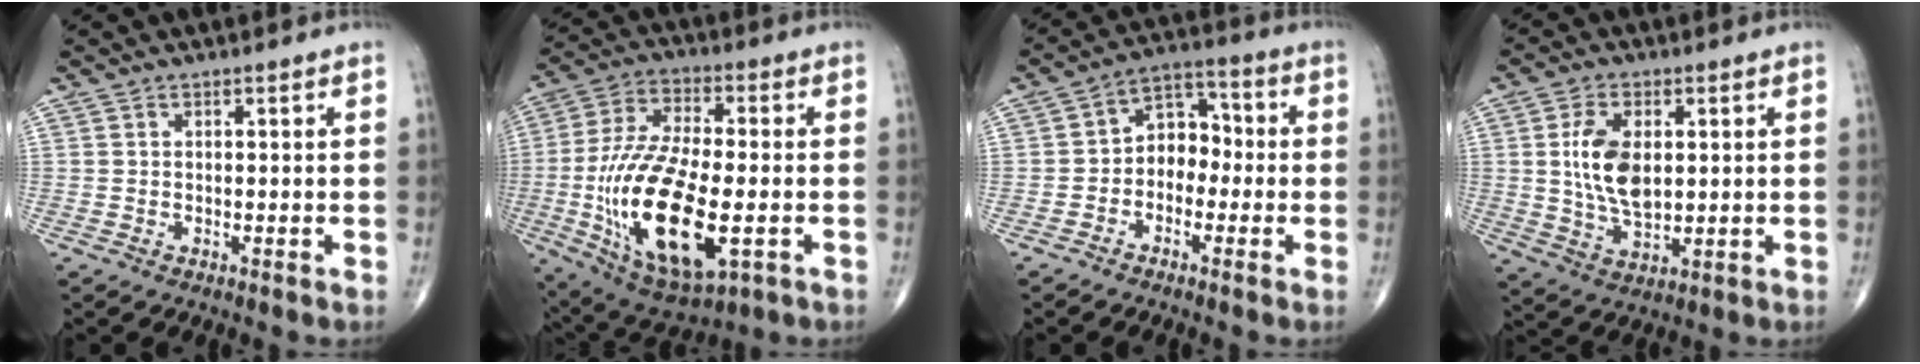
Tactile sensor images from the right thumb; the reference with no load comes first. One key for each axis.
{"total": 22.7, "fx": -4.8, "fy": 9.7, "fz": 20.0, "tx": -0.403, "ty": 0.000, "tz": -0.068}
{"total": 7.8, "fx": -1.3, "fy": 5.9, "fz": 4.9, "tx": -0.043, "ty": 0.040, "tz": -0.041}
{"total": 10.3, "fx": 1.6, "fy": 5.8, "fz": 8.4, "tx": -0.154, "ty": -0.009, "tz": 0.036}